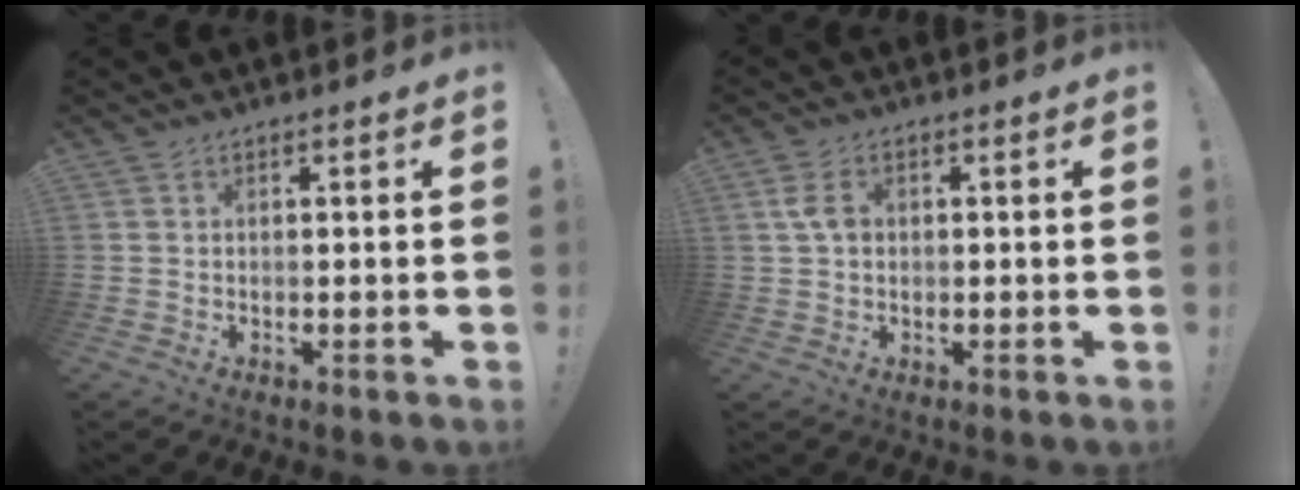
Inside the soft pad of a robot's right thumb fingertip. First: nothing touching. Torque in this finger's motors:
{"motor_torque": [-0.24, 0.18, 0.16, 0.16, -0.02]}